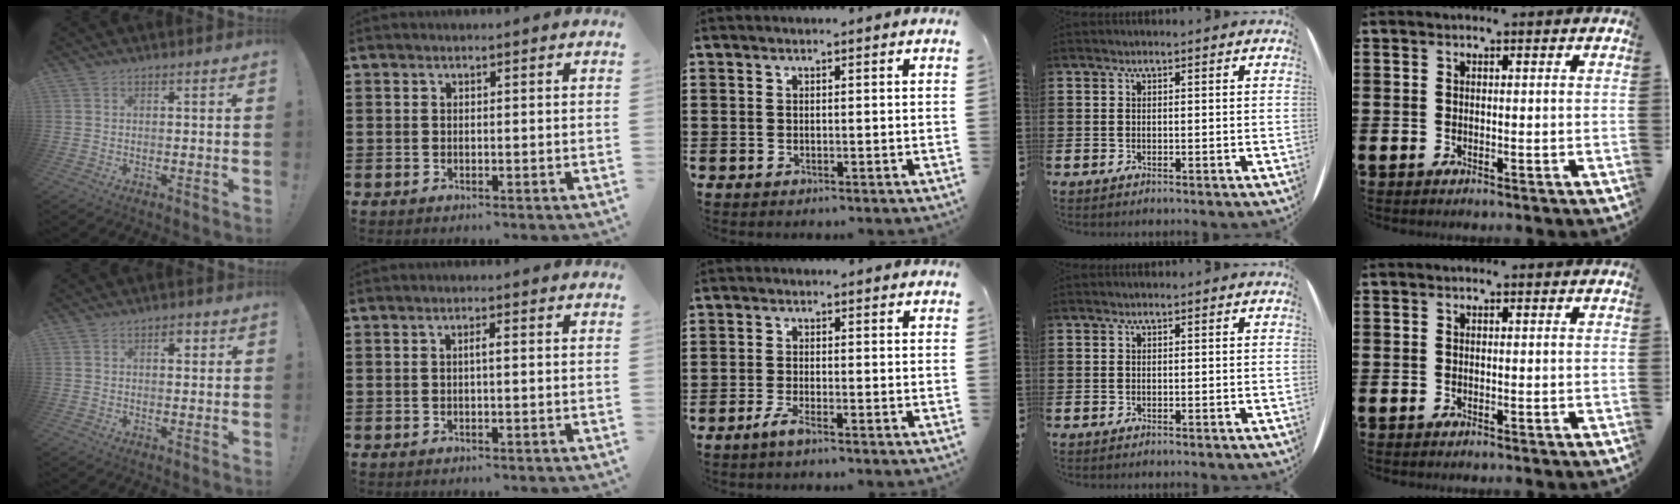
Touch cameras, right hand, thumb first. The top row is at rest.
{"thumb": {"total": 2.3, "force": [0.9, 1.4, 1.7], "torque": [-0.012, -0.002, 0.009]}, "index": {"total": 1.2, "force": [-0.1, 0.1, 1.2], "torque": [-0.023, 0.000, -0.003]}, "middle": {"total": 2.3, "force": [-1.5, 0.1, 1.8], "torque": [-0.037, -0.005, -0.030]}}